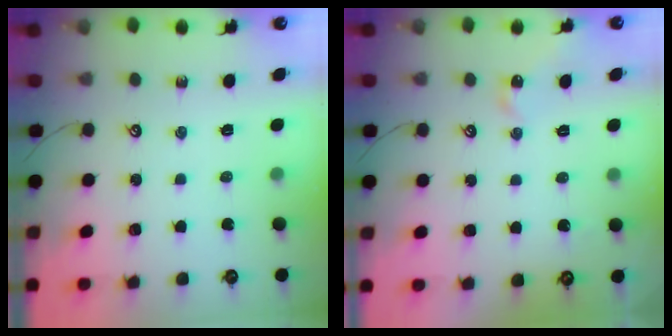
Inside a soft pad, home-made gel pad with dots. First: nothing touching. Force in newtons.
{"total": 3.3, "press": 3.2, "slide": 0.7}